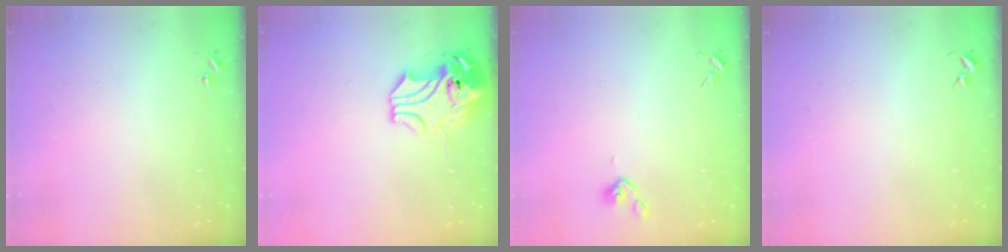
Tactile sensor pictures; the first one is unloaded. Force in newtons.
{"total": 12.0, "press": 11.8, "slide": 2.2}
{"total": 4.3, "press": 4.1, "slide": 1.3}
{"total": 0.0}